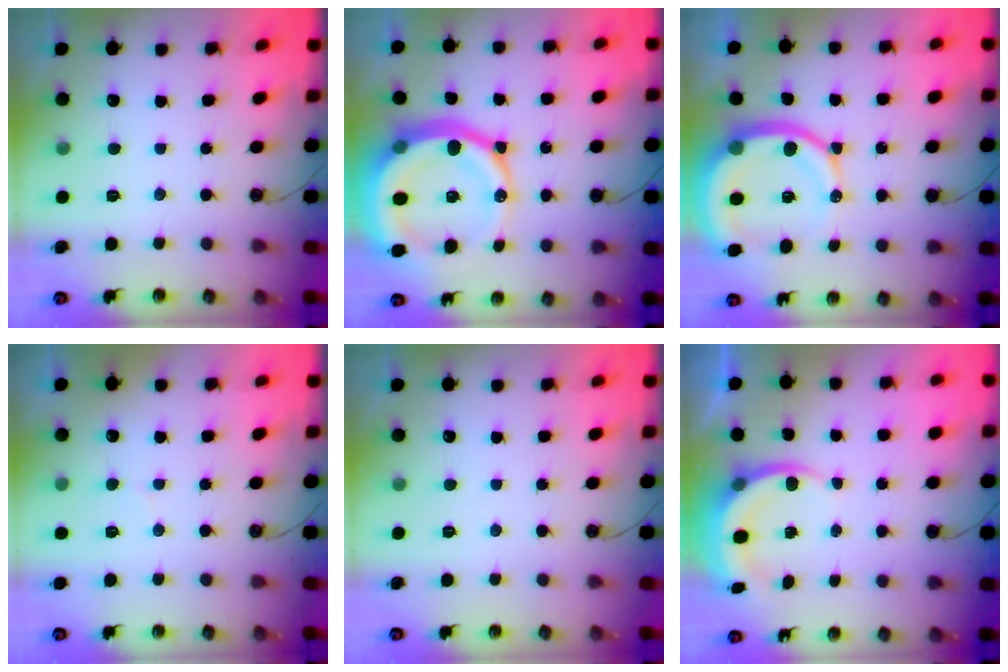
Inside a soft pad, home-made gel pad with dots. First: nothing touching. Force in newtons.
{"total": 22.2, "press": 22.1, "slide": 2.4}
{"total": 14.2, "press": 14.1, "slide": 1.9}
{"total": 2.9, "press": 2.9, "slide": 0.3}
{"total": 0.0}
{"total": 6.1, "press": 5.9, "slide": 1.6}